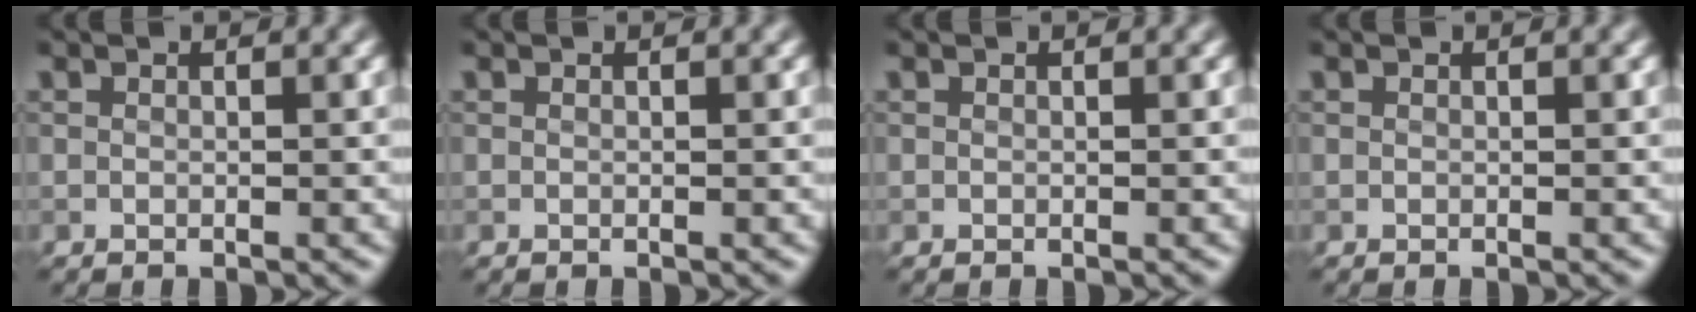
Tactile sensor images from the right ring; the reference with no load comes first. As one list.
[{"total": 0.0}, {"total": 0.0}, {"total": 0.0}]